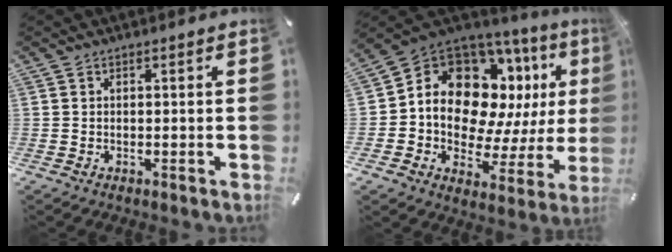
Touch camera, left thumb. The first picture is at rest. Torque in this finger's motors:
{"motor_torque": [1.33, 1.87, 1.41, 0.01, 0.21]}